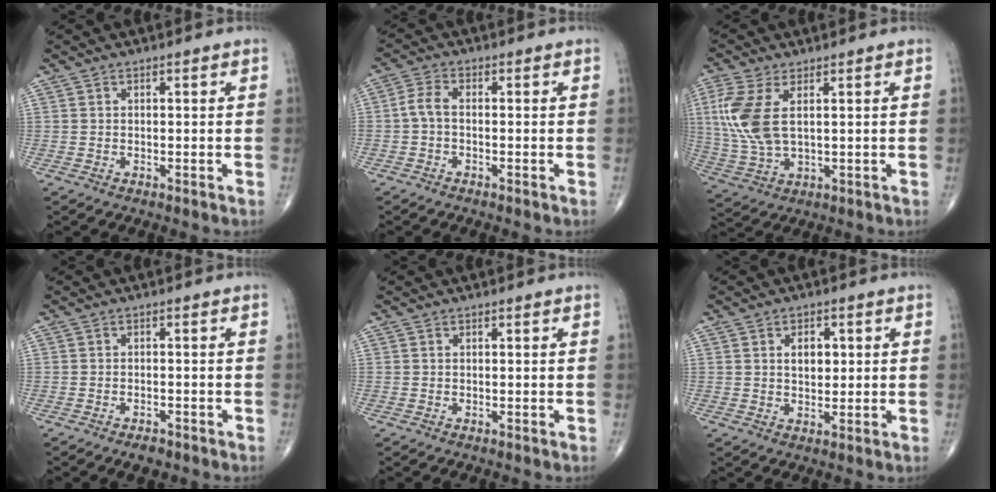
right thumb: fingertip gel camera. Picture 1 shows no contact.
{"total": 3.2, "force": [-0.7, 1.6, 2.7], "torque": [-0.059, 0.010, -0.022]}
{"total": 10.9, "force": [2.5, 5.3, 9.2], "torque": [-0.229, -0.005, 0.058]}
{"total": 2.4, "force": [-1.8, 1.1, 1.3], "torque": [-0.021, 0.006, -0.025]}
{"total": 0.0}
{"total": 4.1, "force": [1.0, 2.7, 3.0], "torque": [-0.030, -0.004, 0.015]}